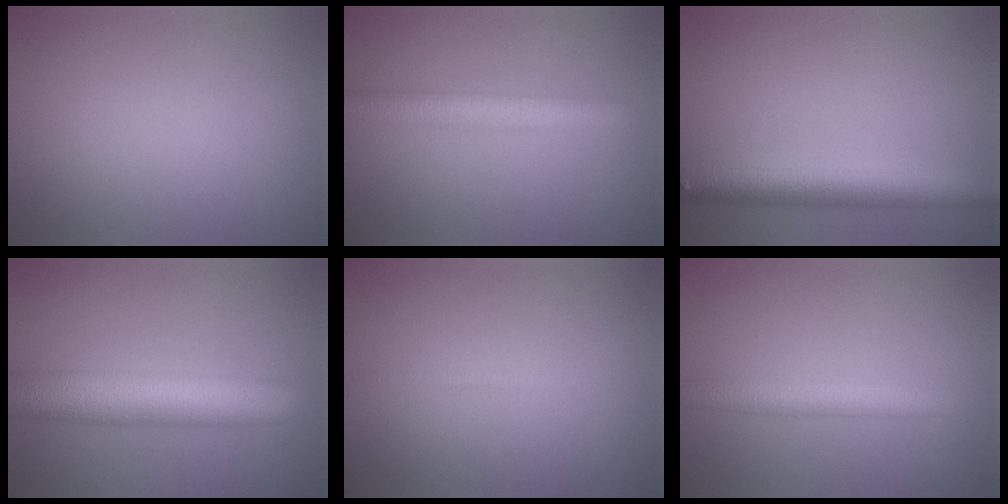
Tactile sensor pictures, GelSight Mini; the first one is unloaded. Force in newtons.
{"total": 3.6, "press": 3.6, "slide": 0.2}
{"total": 7.4, "press": 7.4, "slide": 0.4}
{"total": 8.6, "press": 8.6, "slide": 0.3}
{"total": 0.6, "press": 0.6, "slide": 0.1}
{"total": 3.4, "press": 3.4, "slide": 0.1}